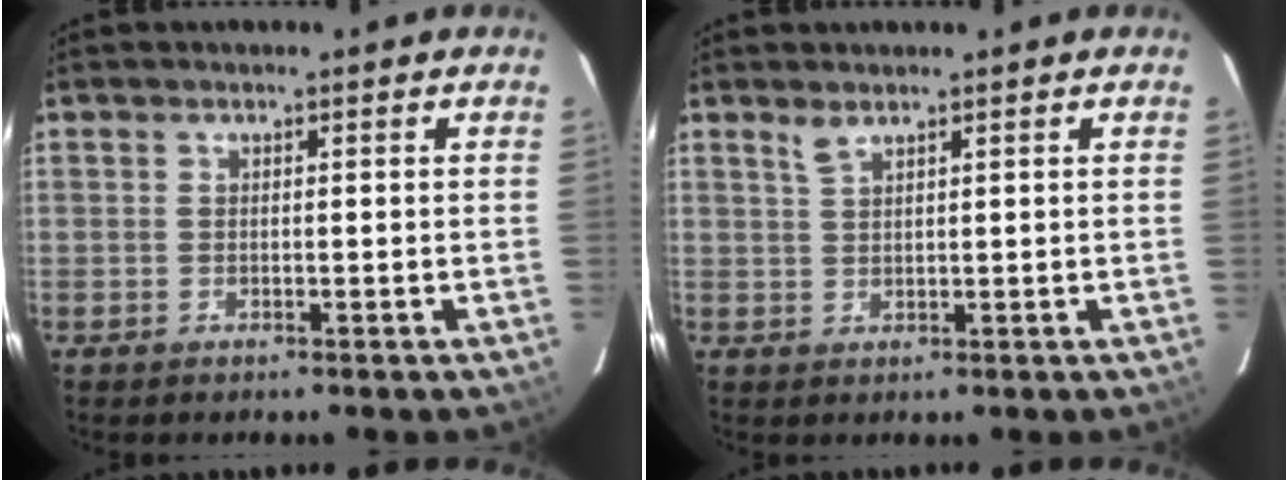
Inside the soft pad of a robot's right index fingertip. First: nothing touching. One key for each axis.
{"total": 1.6, "fx": 1.3, "fy": 0.2, "fz": 0.9, "tx": -0.019, "ty": 0.002, "tz": 0.027}